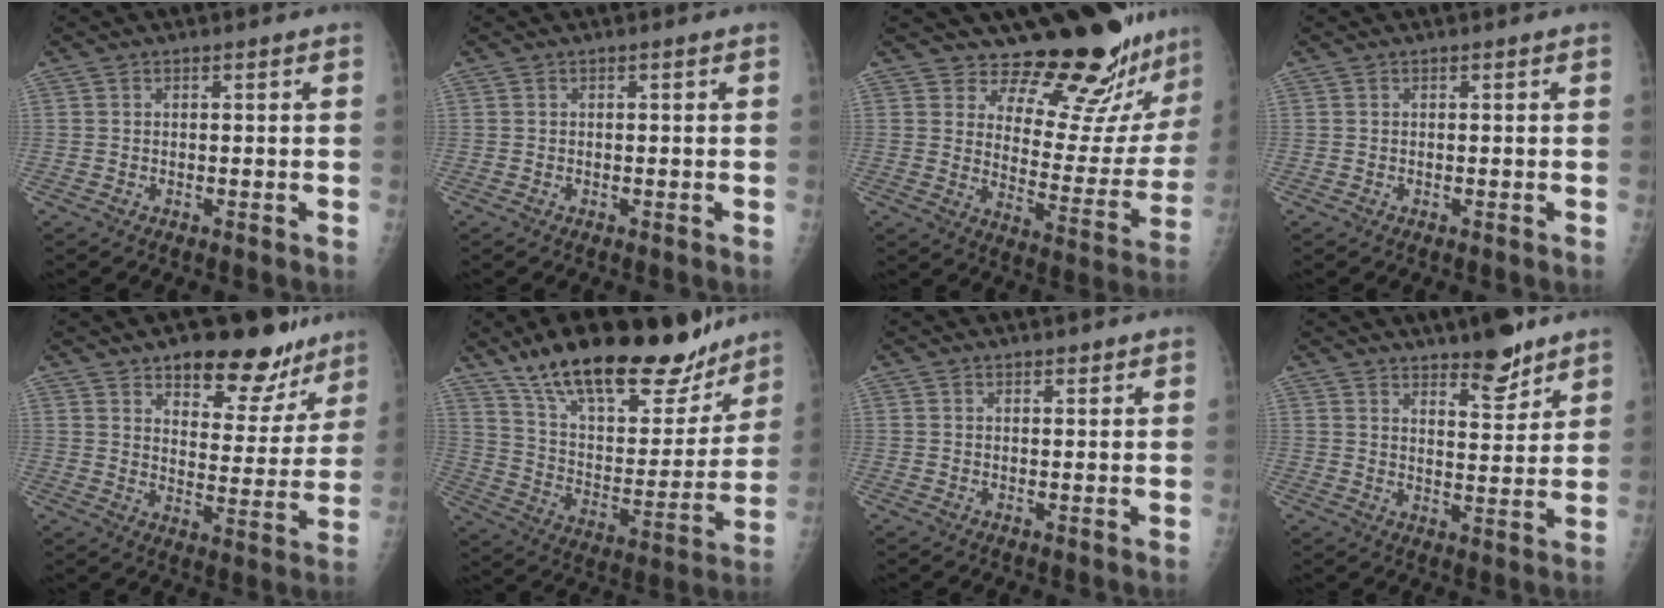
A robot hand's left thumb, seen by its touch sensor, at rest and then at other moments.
{"total": 0.0}
{"total": 19.2, "force": [17.1, 5.3, 6.8], "torque": [-0.039, -0.160, 0.221]}
{"total": 0.0}
{"total": 17.4, "force": [12.6, 8.2, 8.7], "torque": [-0.055, -0.078, 0.171]}
{"total": 28.7, "force": [21.0, 10.8, 16.3], "torque": [-0.215, -0.074, 0.334]}
{"total": 1.2, "force": [1.0, 0.5, 0.4], "torque": [0.004, -0.006, 0.012]}
{"total": 8.3, "force": [6.2, 2.7, 4.7], "torque": [-0.048, -0.046, 0.096]}